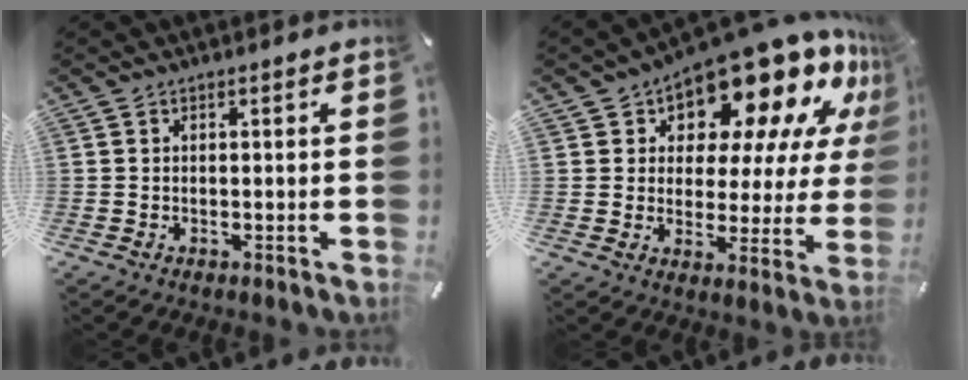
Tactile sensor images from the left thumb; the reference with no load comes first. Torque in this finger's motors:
{"motor_torque": [2.50, 2.51, 1.67, -1.10, 0.14]}